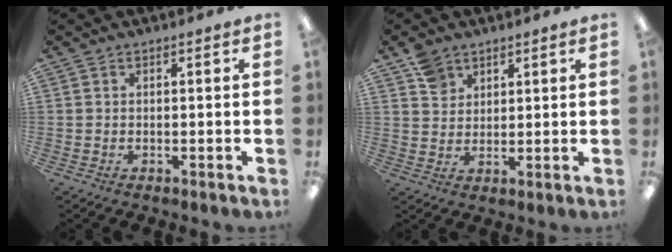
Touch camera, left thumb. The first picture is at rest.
{"total": 5.1, "force": [3.5, 3.5, 1.0], "torque": [-0.018, -0.009, 0.066]}